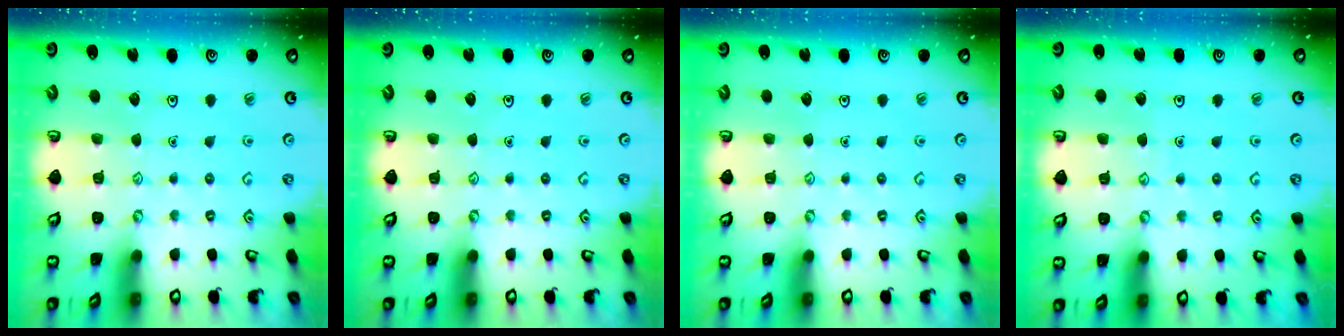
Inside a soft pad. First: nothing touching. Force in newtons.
{"total": 0.0}
{"total": 0.0}
{"total": 2.6, "press": 2.5, "slide": 0.3}